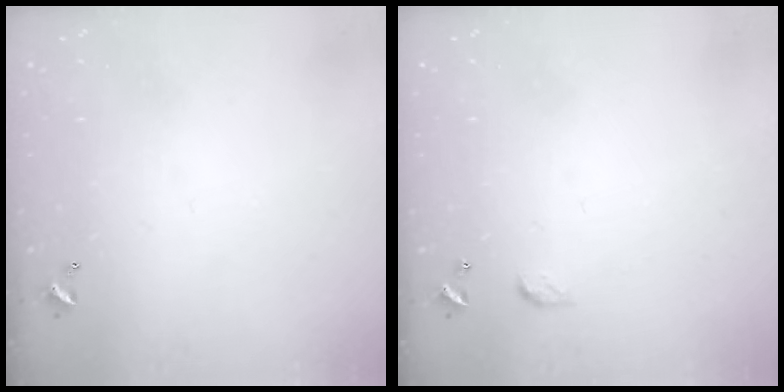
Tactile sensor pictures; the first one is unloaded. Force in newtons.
{"total": 4.4, "press": 4.4, "slide": 0.6}